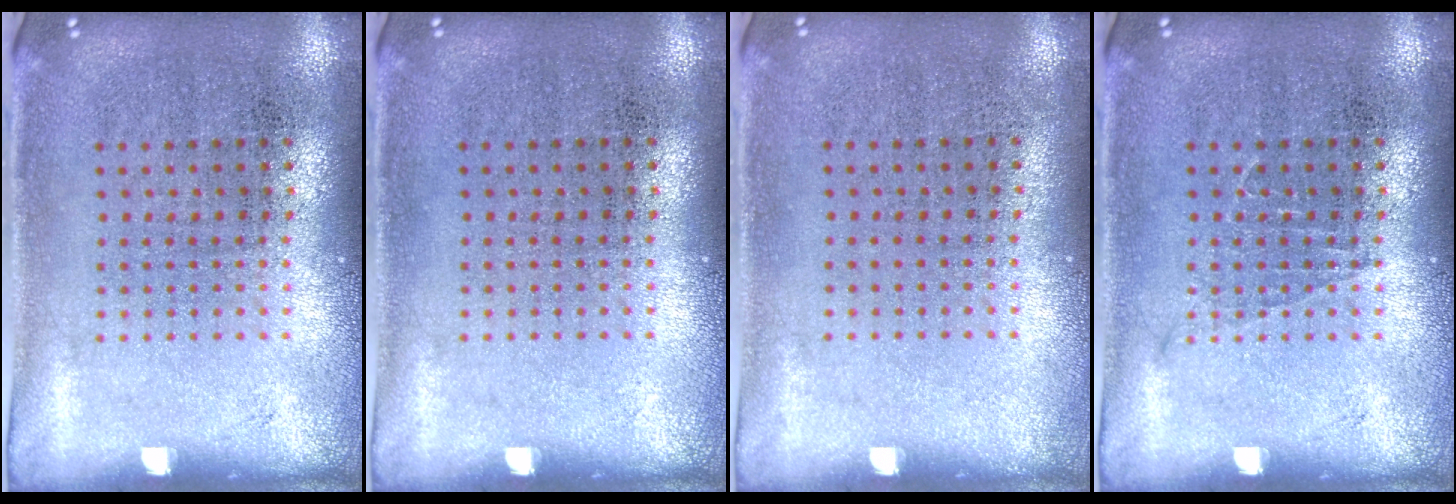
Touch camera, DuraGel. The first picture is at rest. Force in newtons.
{"total": 0.0}
{"total": 0.0}
{"total": 0.5, "press": 0.5, "slide": 0.1}